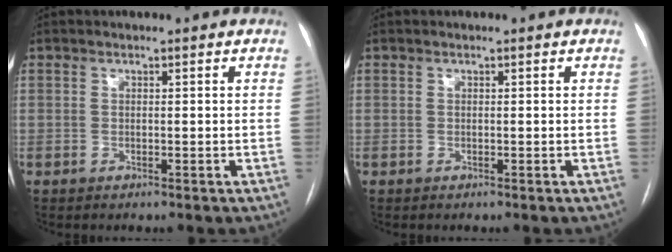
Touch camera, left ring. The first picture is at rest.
{"total": 0.0}